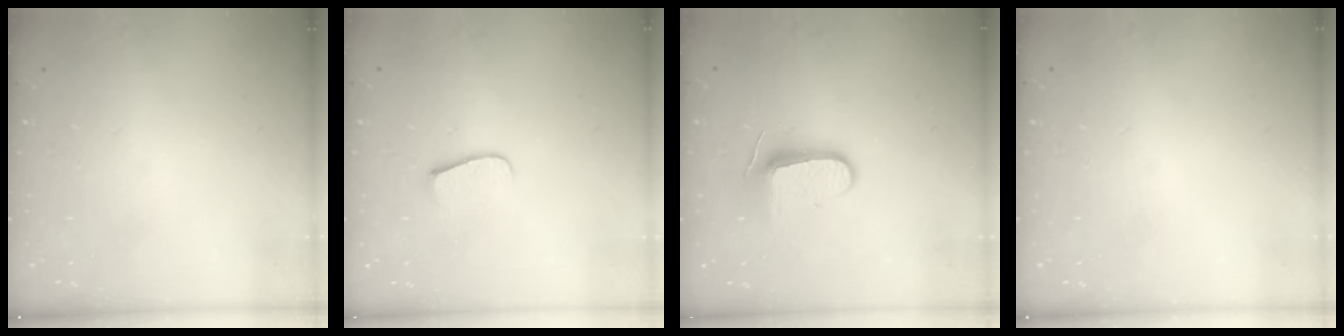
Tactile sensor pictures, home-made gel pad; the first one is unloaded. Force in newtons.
{"total": 7.7, "press": 7.7, "slide": 0.6}
{"total": 8.9, "press": 8.9, "slide": 0.9}
{"total": 0.5, "press": 0.5, "slide": 0.1}